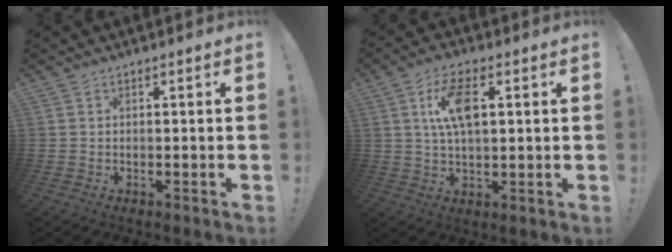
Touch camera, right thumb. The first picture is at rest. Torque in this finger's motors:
{"motor_torque": [1.16, 1.18, 0.08, 0.04, 0.06]}